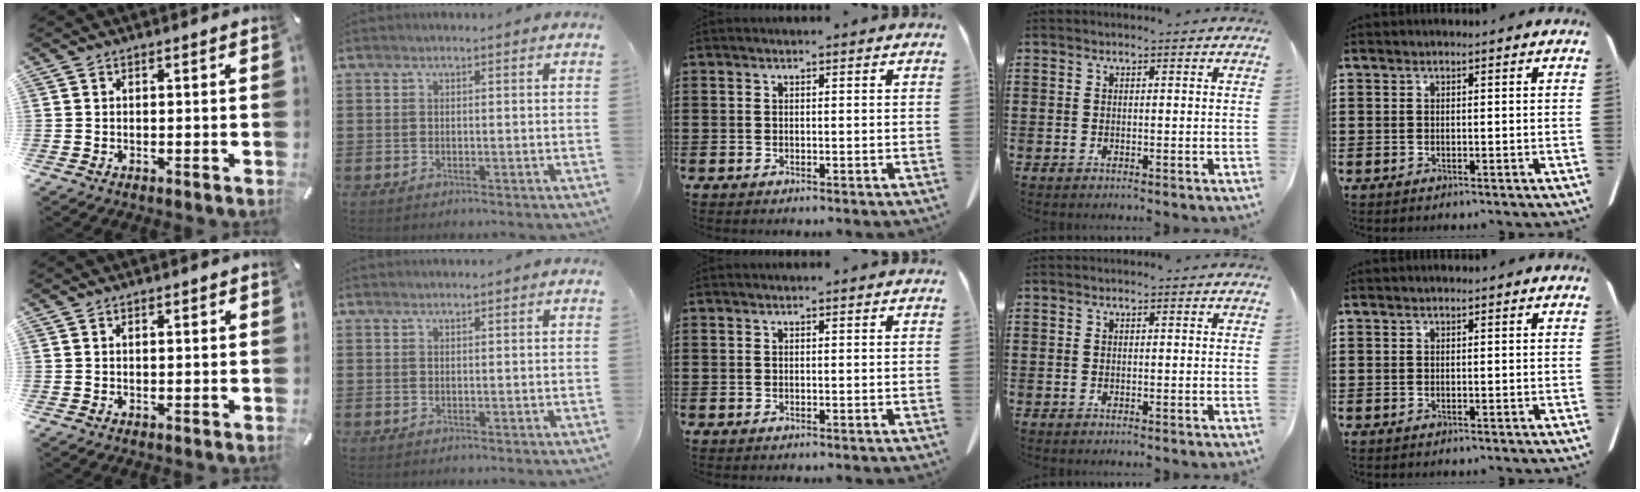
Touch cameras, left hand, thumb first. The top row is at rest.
{"thumb": {"total": 0.7, "force": [0.3, 0.4, 0.5], "torque": [-0.009, 0.003, 0.005]}, "index": {"total": 0.6, "force": [0.6, 0.0, 0.1], "torque": [-0.004, -0.002, 0.013]}}